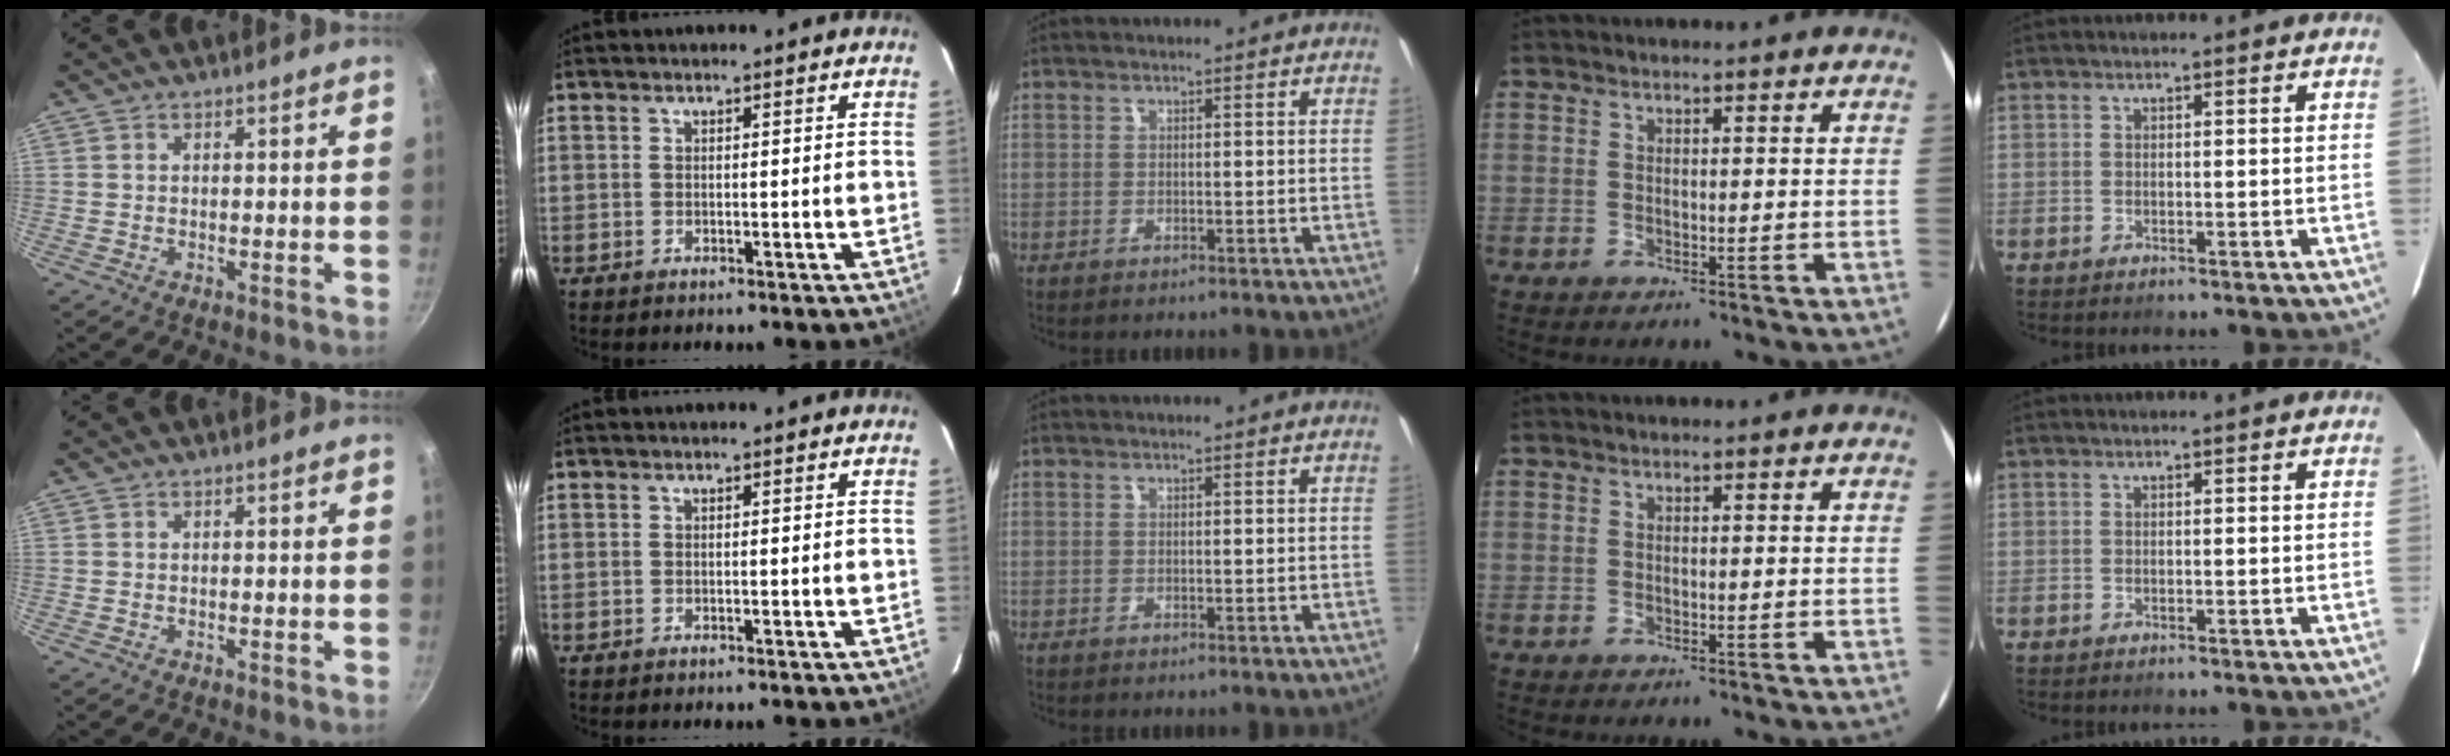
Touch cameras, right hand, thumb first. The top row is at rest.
{}